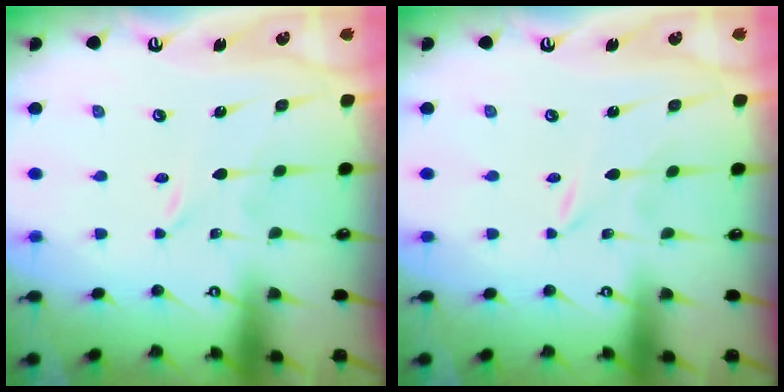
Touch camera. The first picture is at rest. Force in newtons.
{"total": 0.0}